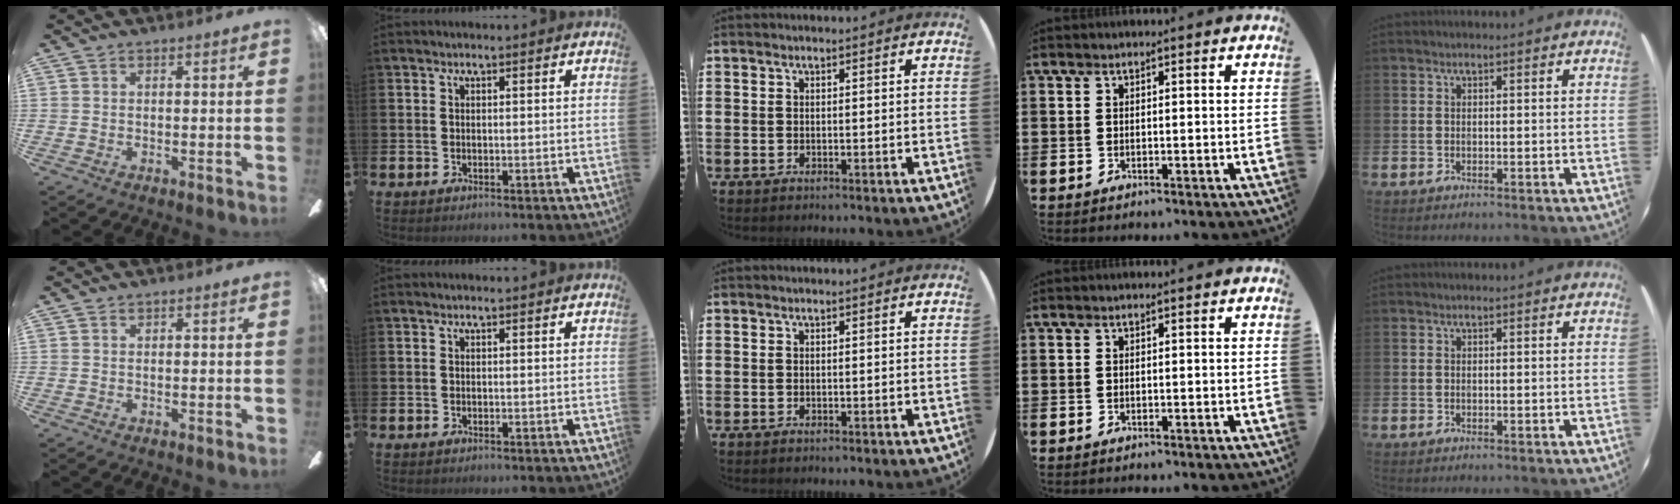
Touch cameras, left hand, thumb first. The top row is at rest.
{}